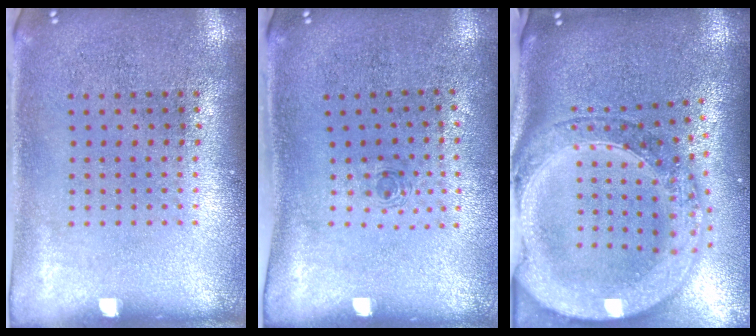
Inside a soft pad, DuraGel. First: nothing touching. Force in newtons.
{"total": 0.7, "press": 0.3, "slide": 0.6}
{"total": 4.1, "press": 3.1, "slide": 2.6}